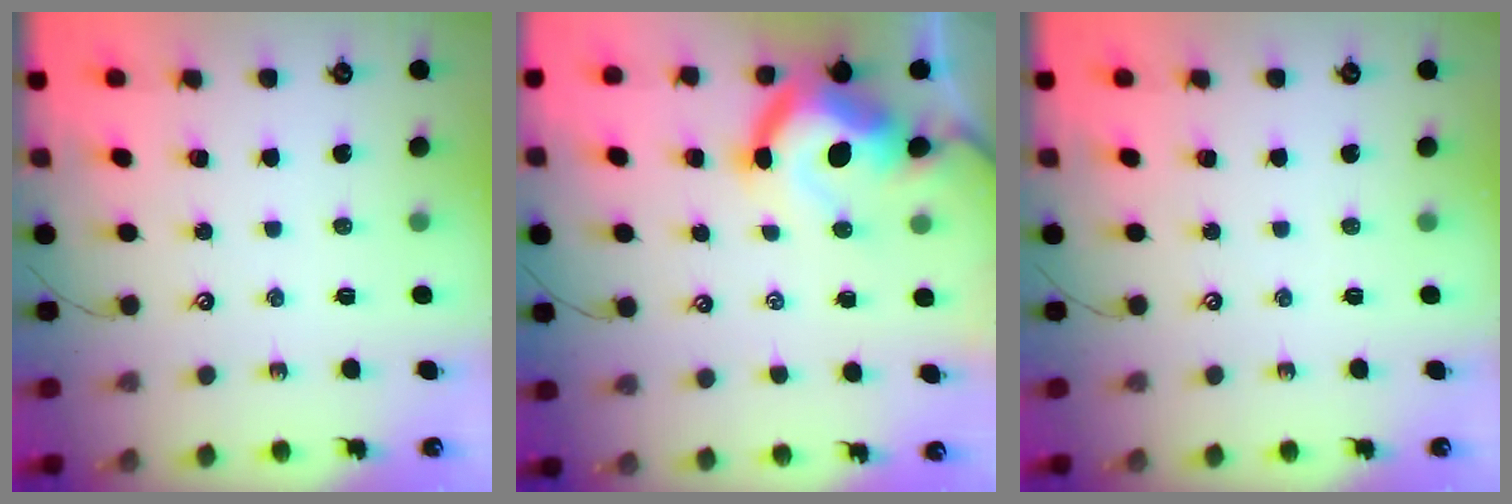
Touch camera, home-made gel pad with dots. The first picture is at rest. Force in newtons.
{"total": 13.2, "press": 13.0, "slide": 2.1}
{"total": 0.0}